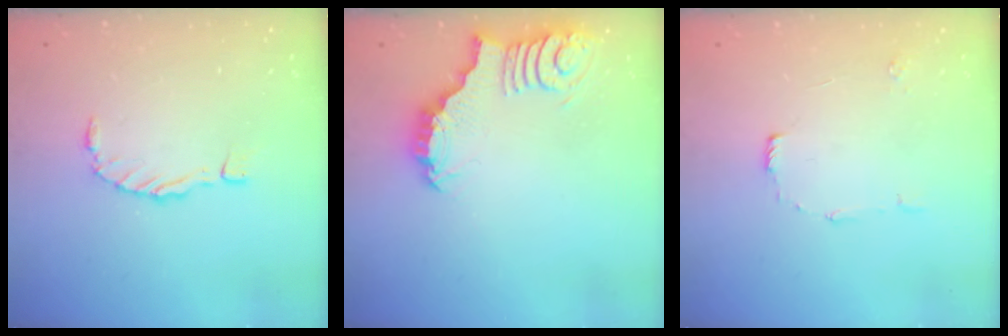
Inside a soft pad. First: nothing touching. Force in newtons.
{"total": 2.4, "press": 2.4, "slide": 0.3}
{"total": 6.0, "press": 5.9, "slide": 0.5}